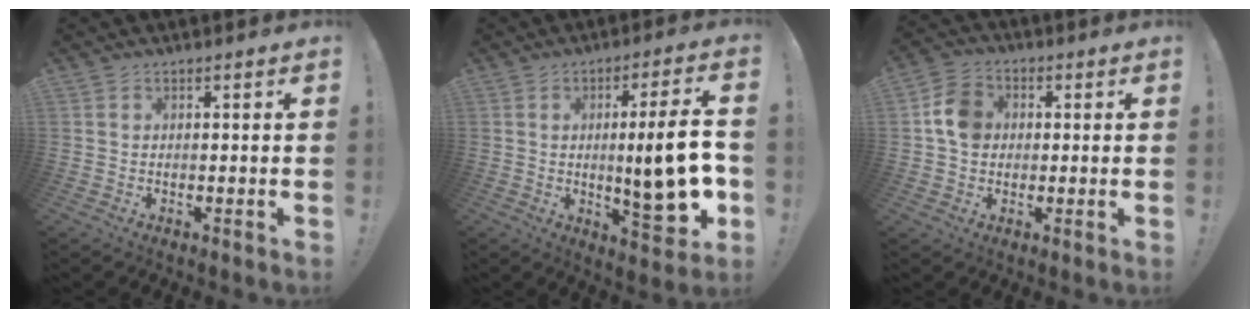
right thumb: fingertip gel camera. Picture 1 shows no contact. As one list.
[{"total": 16.9, "force": [-1.1, 3.3, 16.5], "torque": [-0.230, -0.009, -0.017]}, {"total": 9.3, "force": [0.9, 7.7, 5.0], "torque": [-0.074, 0.019, 0.021]}]